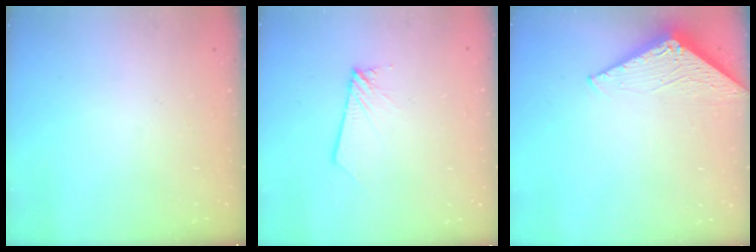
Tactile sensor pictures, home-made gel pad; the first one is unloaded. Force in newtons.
{"total": 2.0, "press": 2.0, "slide": 0.2}
{"total": 3.2, "press": 3.2, "slide": 0.2}